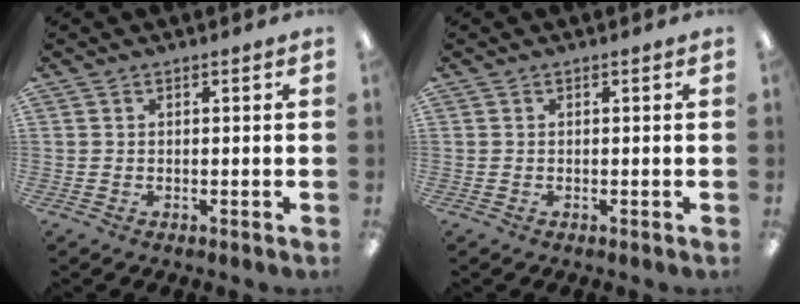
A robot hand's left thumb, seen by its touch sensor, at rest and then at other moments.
{"total": 0.0}